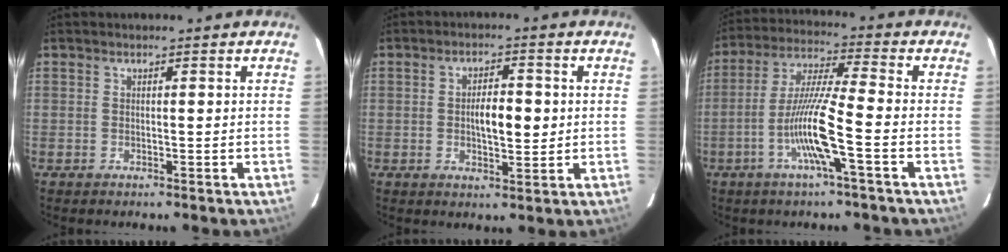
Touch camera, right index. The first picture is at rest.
{"total": 5.5, "force": [0.1, 2.0, 5.1], "torque": [-0.086, 0.004, 0.003]}
{"total": 10.7, "force": [-3.7, -0.4, 10.0], "torque": [-0.199, 0.001, -0.073]}